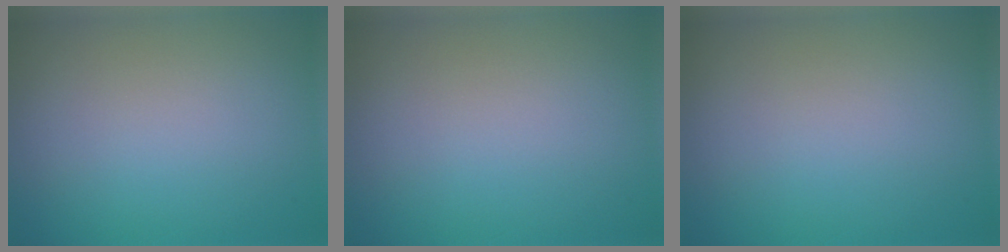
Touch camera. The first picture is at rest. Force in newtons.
{"total": 0.0}
{"total": 0.0}